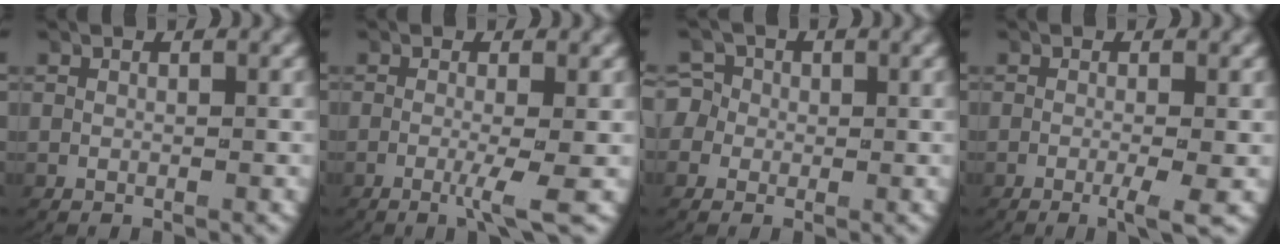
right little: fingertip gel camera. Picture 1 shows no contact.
{"total": 2.6, "force": [-1.0, 0.1, 2.4], "torque": [-0.044, -0.007, -0.023]}
{"total": 4.9, "force": [0.1, 4.6, 1.5], "torque": [-0.049, -0.009, -0.003]}
{"total": 2.6, "force": [-1.1, 0.1, 2.3], "torque": [-0.031, -0.003, -0.024]}